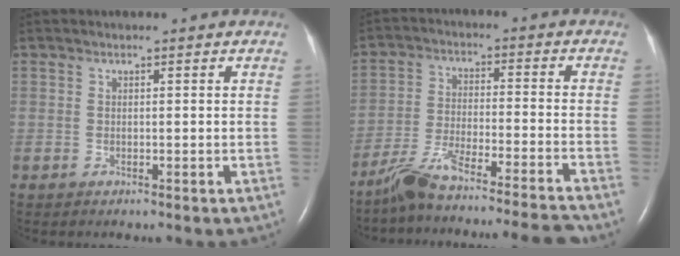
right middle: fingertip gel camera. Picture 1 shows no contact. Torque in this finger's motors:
{"motor_torque": [1.03, -1.11, 0.29, 0.11]}